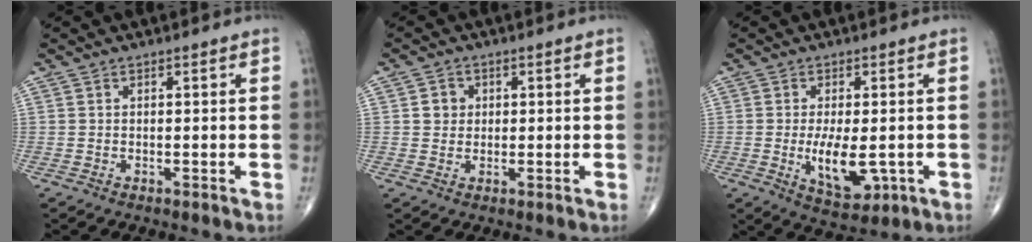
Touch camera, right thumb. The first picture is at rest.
{"total": 3.0, "force": [0.6, 2.7, 1.0], "torque": [0.000, 0.001, 0.007]}
{"total": 8.7, "force": [-1.6, 4.0, 7.6], "torque": [-0.118, -0.016, -0.015]}